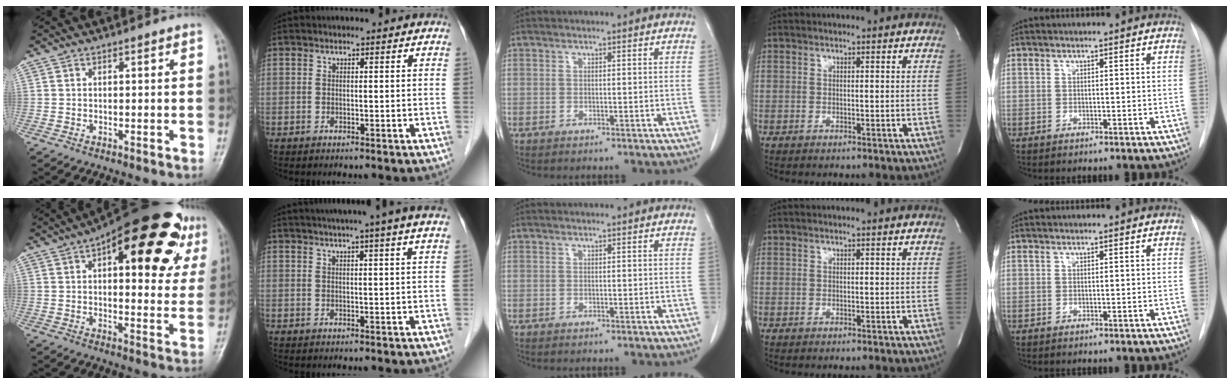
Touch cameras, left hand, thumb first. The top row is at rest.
{"thumb": {"total": 25.1, "force": [11.4, 10.2, 19.8], "torque": [-0.235, -0.002, 0.152]}, "index": {"total": 8.6, "force": [6.8, -1.6, 5.0], "torque": [-0.065, 0.020, 0.073]}}